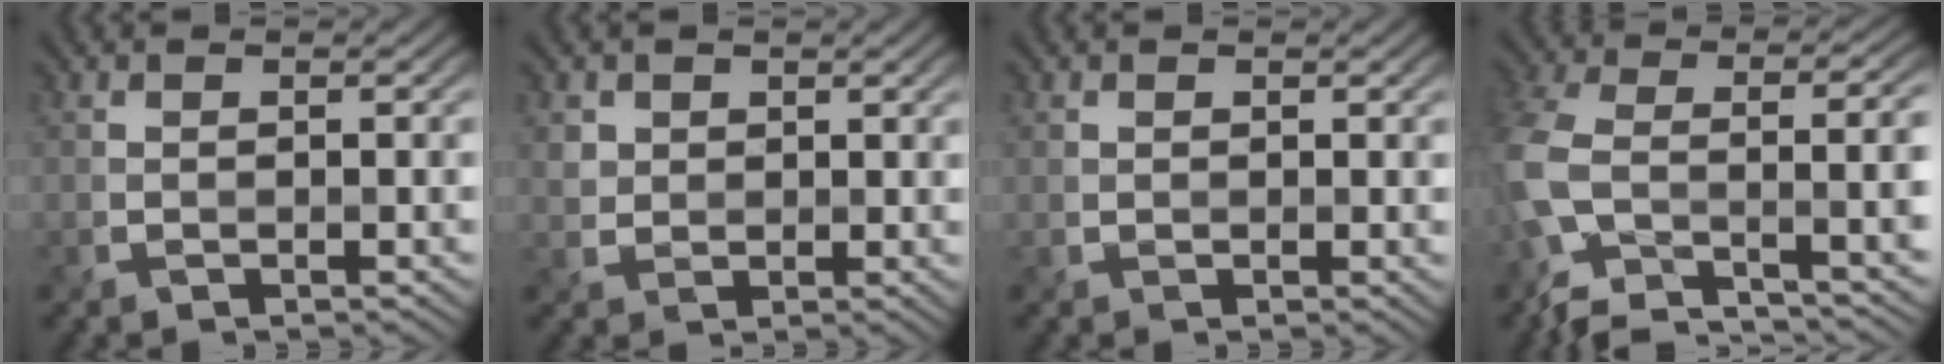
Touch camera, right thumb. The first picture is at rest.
{"total": 2.4, "force": [1.3, 1.9, 0.4], "torque": [-0.017, -0.002, 0.024]}
{"total": 0.8, "force": [0.5, 0.7, 0.2], "torque": [0.000, -0.002, 0.010]}
{"total": 13.6, "force": [-6.0, 5.1, 11.1], "torque": [-0.248, -0.011, -0.100]}